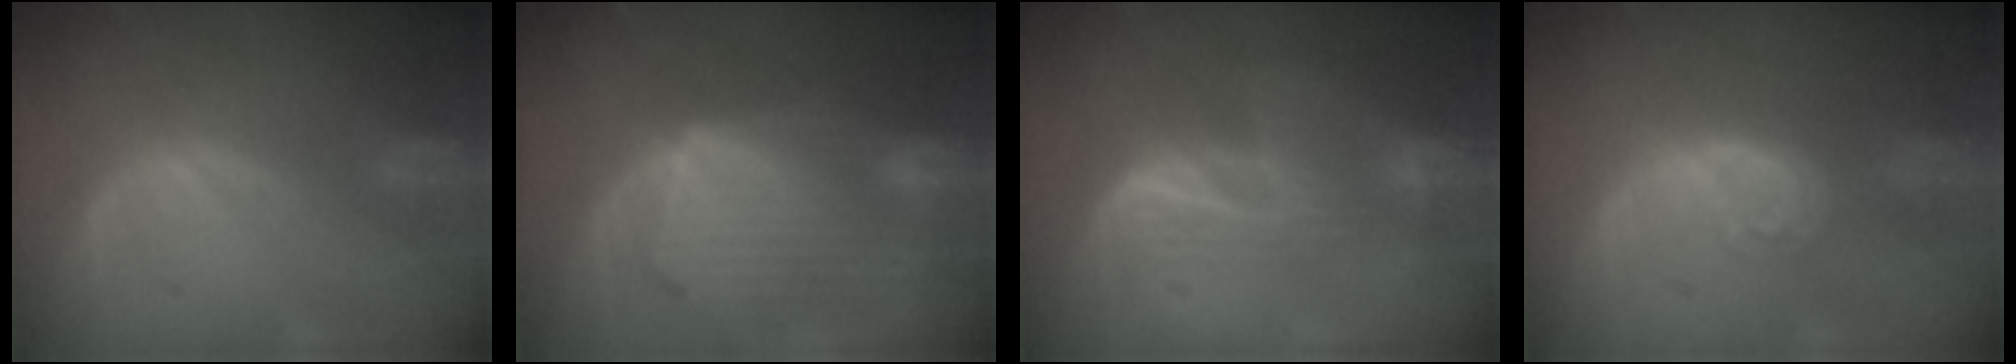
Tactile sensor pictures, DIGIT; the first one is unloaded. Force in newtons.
{"total": 10.9, "press": 9.5, "slide": 5.3}
{"total": 5.9, "press": 5.4, "slide": 2.3}
{"total": 4.3, "press": 3.9, "slide": 1.9}